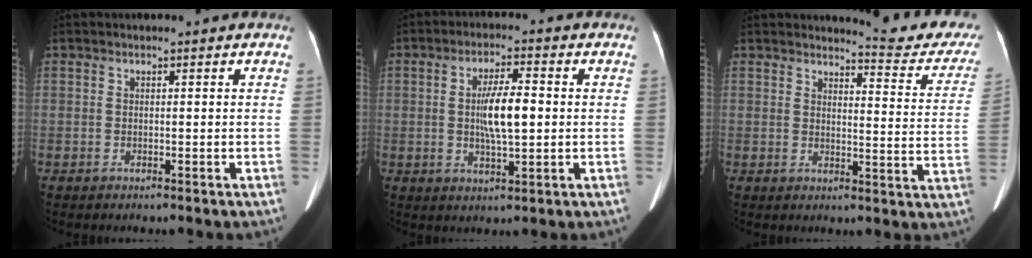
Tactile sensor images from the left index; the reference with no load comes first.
{"total": 7.0, "force": [0.2, 1.5, 6.8], "torque": [-0.129, 0.006, 0.004]}
{"total": 11.8, "force": [11.5, 0.8, 2.3], "torque": [-0.010, -0.076, 0.112]}